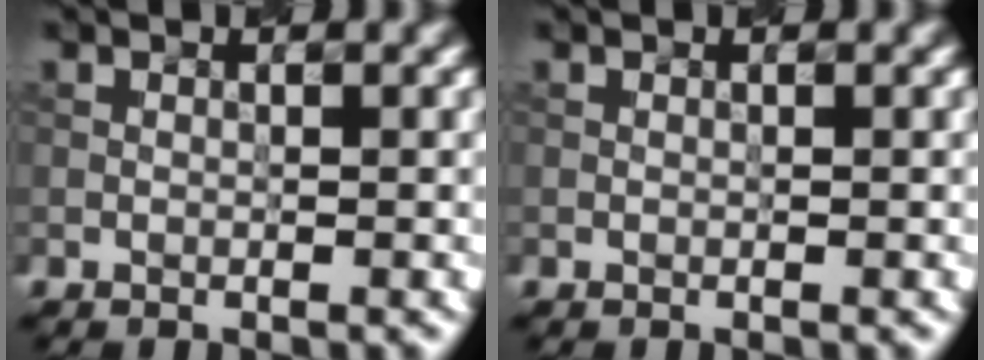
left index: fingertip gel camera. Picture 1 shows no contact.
{"total": 0.0}